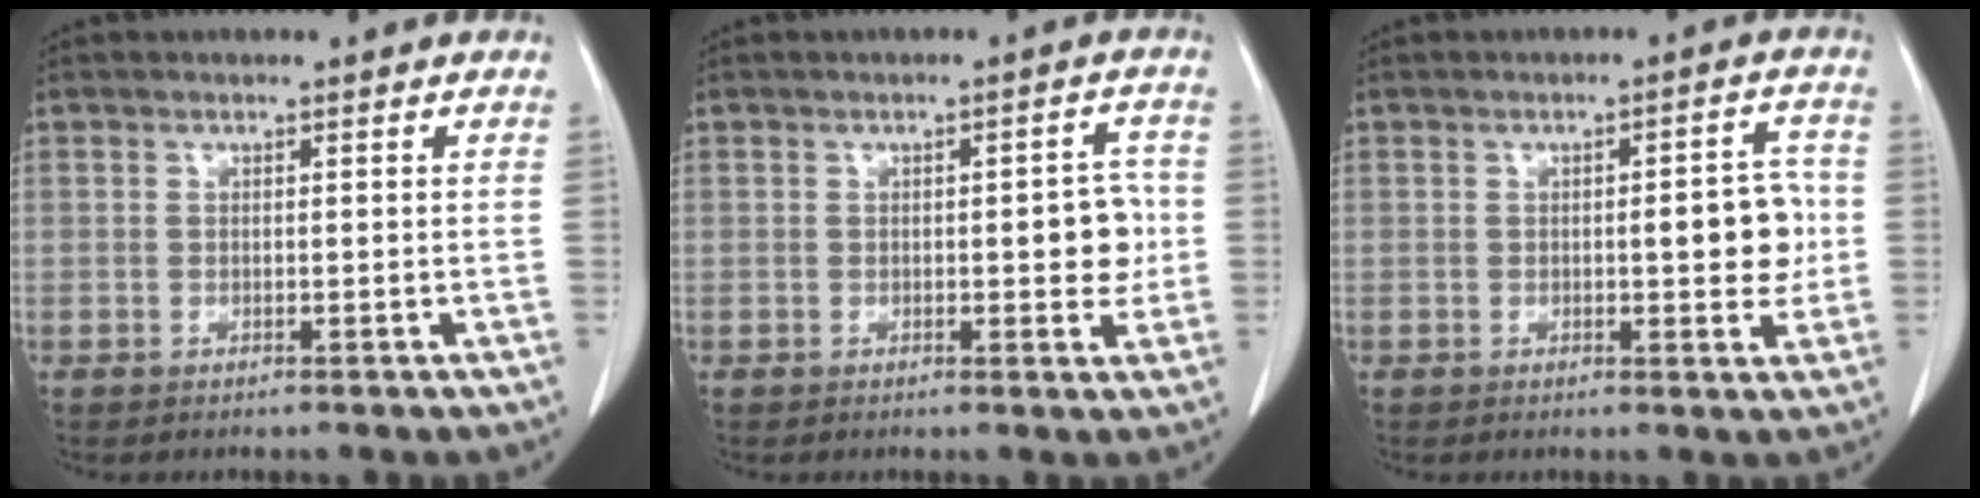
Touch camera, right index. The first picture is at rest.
{"total": 4.9, "force": [-0.2, 1.7, 4.6], "torque": [-0.054, 0.004, -0.002]}
{"total": 6.3, "force": [-0.3, 1.8, 6.0], "torque": [-0.076, 0.009, -0.002]}